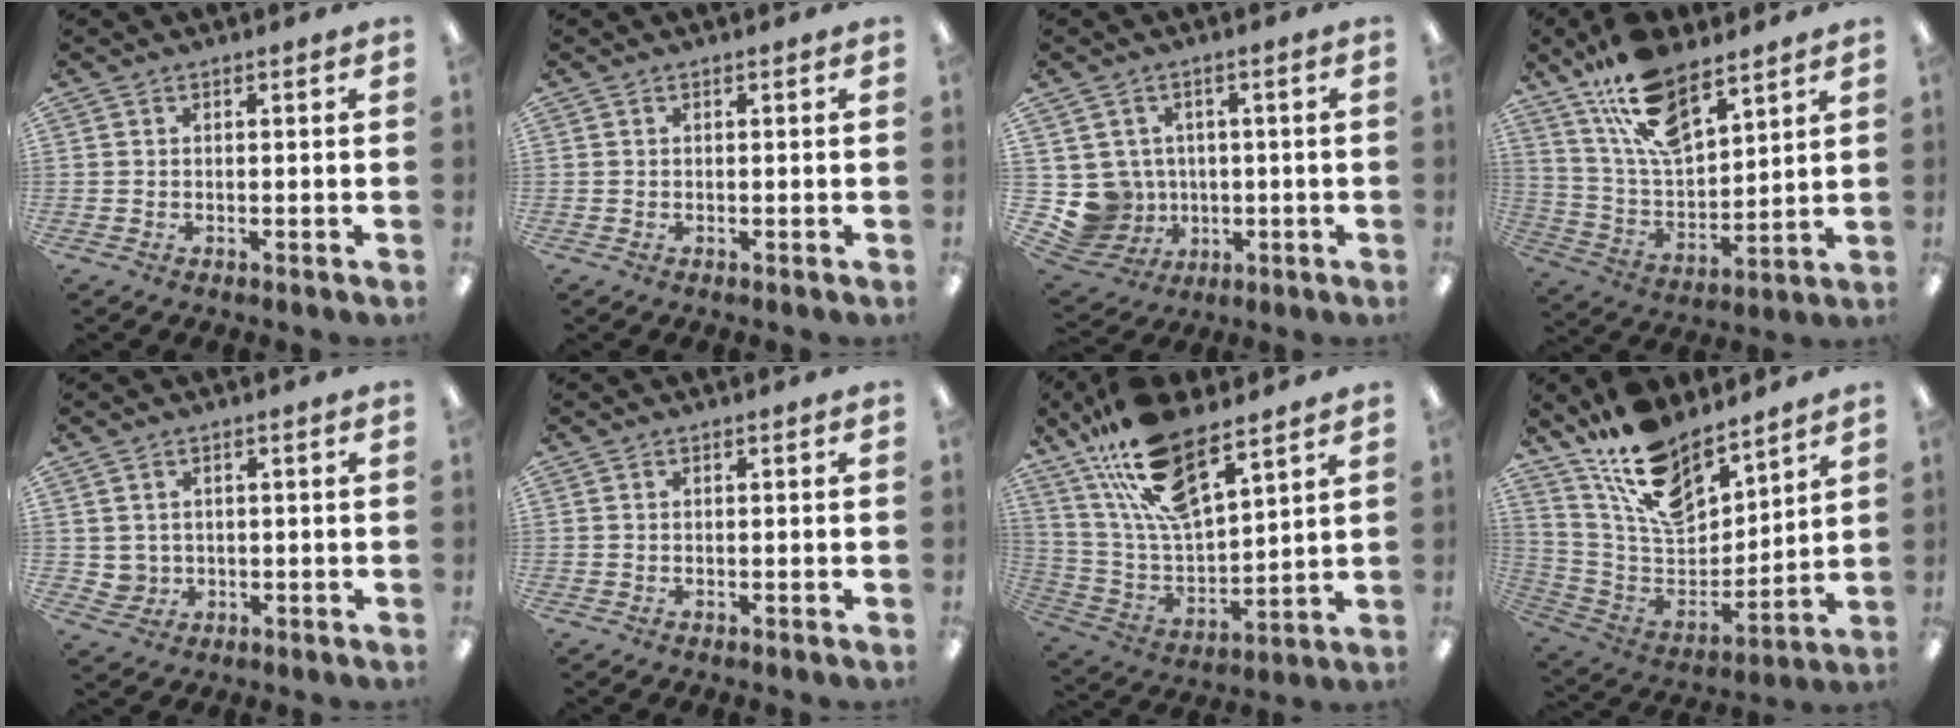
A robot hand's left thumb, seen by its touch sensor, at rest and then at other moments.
{"total": 0.0}
{"total": 7.4, "force": [0.1, 7.4, 0.8], "torque": [-0.055, -0.003, 0.014]}
{"total": 17.3, "force": [11.9, 7.4, 10.0], "torque": [-0.191, -0.054, 0.215]}
{"total": 2.9, "force": [1.2, 2.7, 0.1], "torque": [-0.010, 0.003, 0.024]}
{"total": 0.0}
{"total": 19.2, "force": [13.9, 6.3, 11.6], "torque": [-0.240, -0.073, 0.246]}
{"total": 16.1, "force": [12.9, 6.9, 6.8], "torque": [-0.142, -0.084, 0.238]}